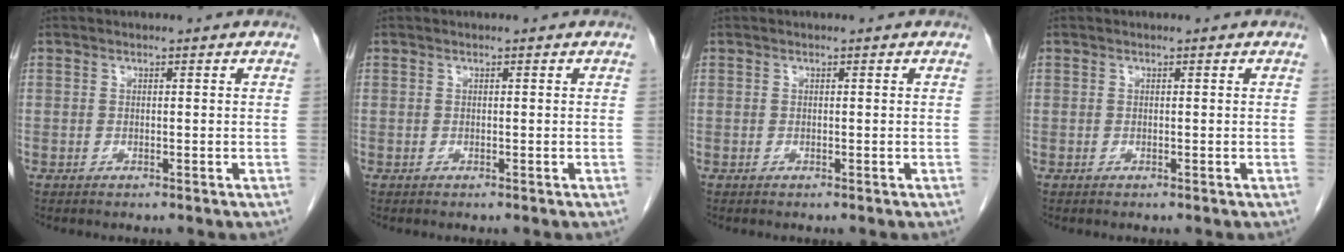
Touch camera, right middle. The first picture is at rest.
{"total": 0.0}
{"total": 0.0}
{"total": 0.0}